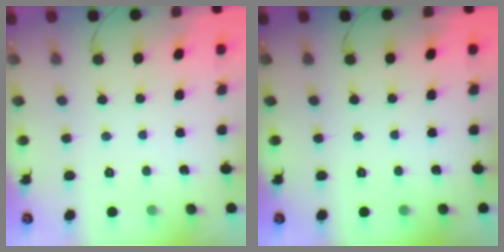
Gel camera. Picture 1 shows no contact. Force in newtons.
{"total": 0.0}